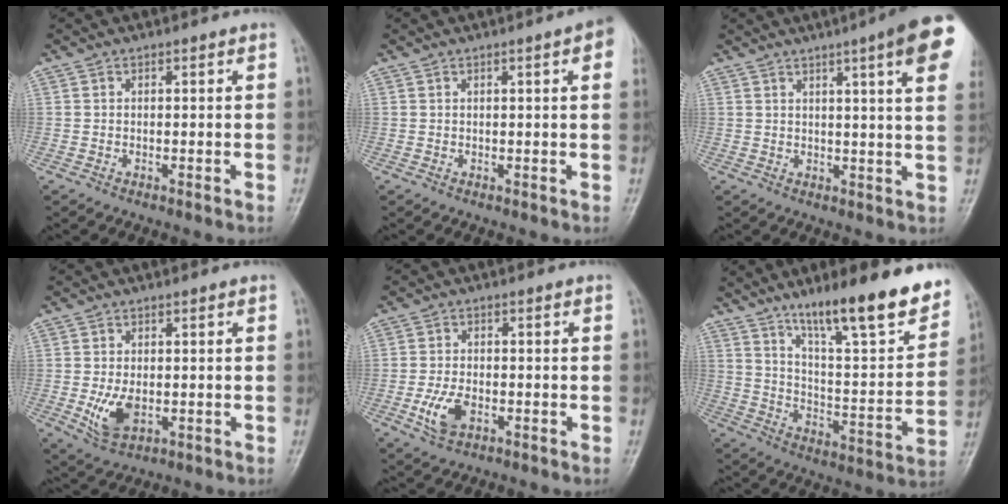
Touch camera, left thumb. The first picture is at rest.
{"total": 4.8, "force": [1.9, 0.4, 4.3], "torque": [-0.046, 0.004, 0.019]}
{"total": 14.3, "force": [7.4, 1.4, 12.1], "torque": [-0.143, -0.017, 0.080]}
{"total": 5.5, "force": [-0.6, 3.2, 4.5], "torque": [-0.089, -0.010, 0.000]}
{"total": 4.9, "force": [-1.6, 2.8, 3.7], "torque": [-0.081, 0.003, -0.028]}
{"total": 21.3, "force": [14.6, 4.2, 14.9], "torque": [-0.192, -0.071, 0.235]}